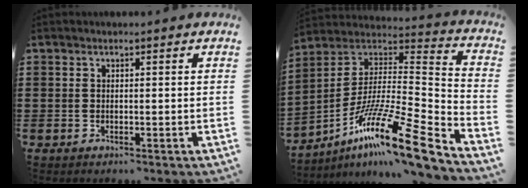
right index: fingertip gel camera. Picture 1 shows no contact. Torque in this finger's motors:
{"motor_torque": [2.14, 0.00, 0.03, 0.01]}